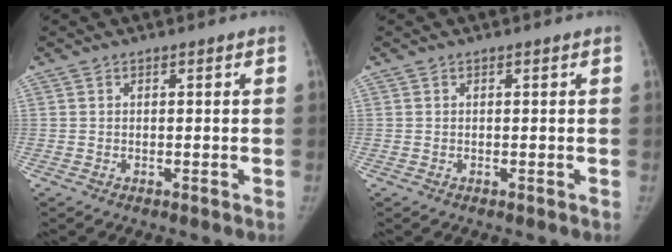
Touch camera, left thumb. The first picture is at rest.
{"total": 0.0}